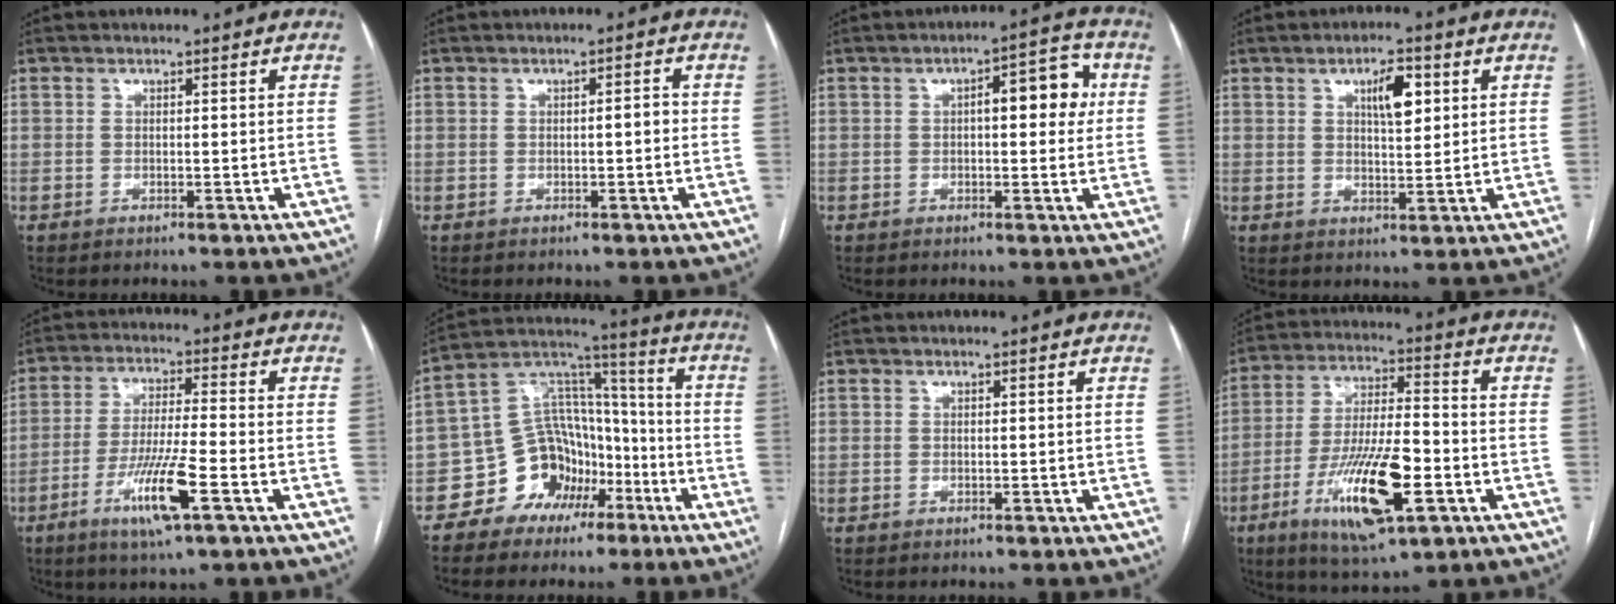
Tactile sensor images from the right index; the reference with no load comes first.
{"total": 1.4, "force": [-0.2, 0.3, 1.4], "torque": [-0.018, 0.003, -0.003]}
{"total": 7.4, "force": [1.2, 2.6, 6.8], "torque": [-0.086, 0.024, 0.012]}
{"total": 5.6, "force": [2.2, 1.7, 4.8], "torque": [-0.082, 0.005, 0.038]}
{"total": 10.1, "force": [-4.5, 0.2, 9.1], "torque": [-0.177, -0.017, -0.084]}
{"total": 12.1, "force": [-6.0, 9.1, 5.1], "torque": [-0.099, 0.051, -0.102]}
{"total": 0.0}
{"total": 16.1, "force": [-6.0, 3.6, 14.5], "torque": [-0.281, -0.015, -0.098]}